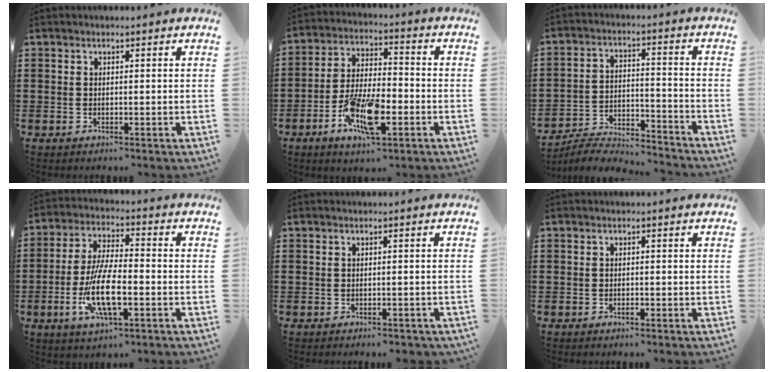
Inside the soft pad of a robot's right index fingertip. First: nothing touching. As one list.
[{"total": 11.4, "force": [-4.9, 4.4, 9.3], "torque": [-0.191, 0.004, -0.087]}, {"total": 5.8, "force": [-5.7, 0.3, 0.9], "torque": [-0.029, 0.001, -0.117]}, {"total": 10.7, "force": [-3.1, 3.6, 9.6], "torque": [-0.209, -0.012, -0.060]}, {"total": 0.9, "force": [-0.8, 0.2, 0.2], "torque": [-0.009, -0.002, -0.017]}, {"total": 0.8, "force": [-0.5, 0.3, 0.6], "torque": [-0.014, -0.003, -0.009]}]